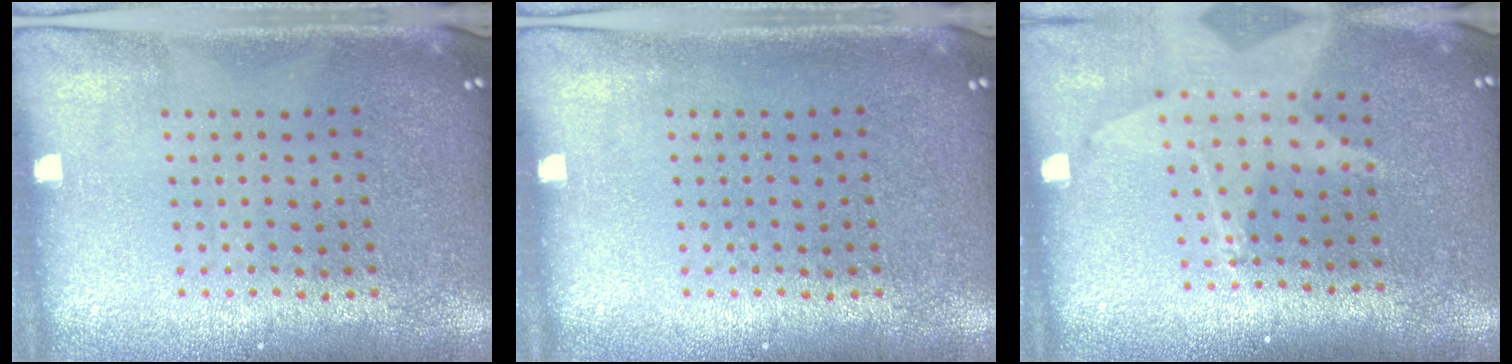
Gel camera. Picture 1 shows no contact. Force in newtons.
{"total": 0.0}
{"total": 2.0, "press": 1.6, "slide": 1.3}